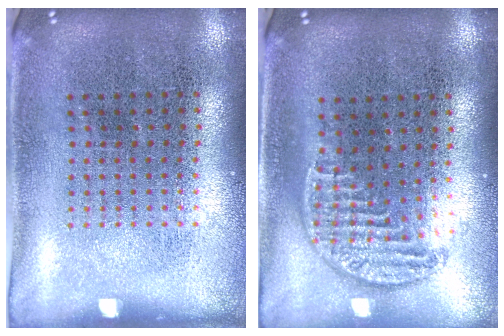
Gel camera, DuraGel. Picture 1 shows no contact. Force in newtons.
{"total": 1.2, "press": 1.0, "slide": 0.6}